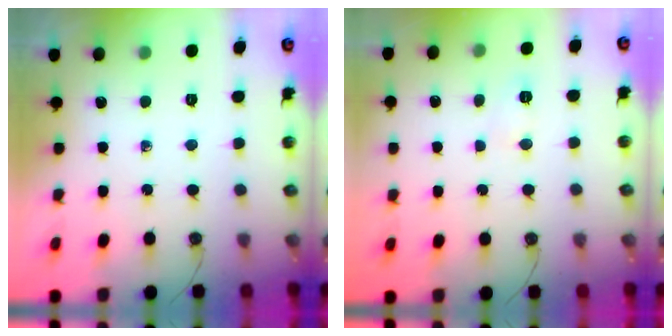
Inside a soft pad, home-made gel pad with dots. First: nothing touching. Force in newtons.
{"total": 3.7, "press": 3.6, "slide": 1.0}